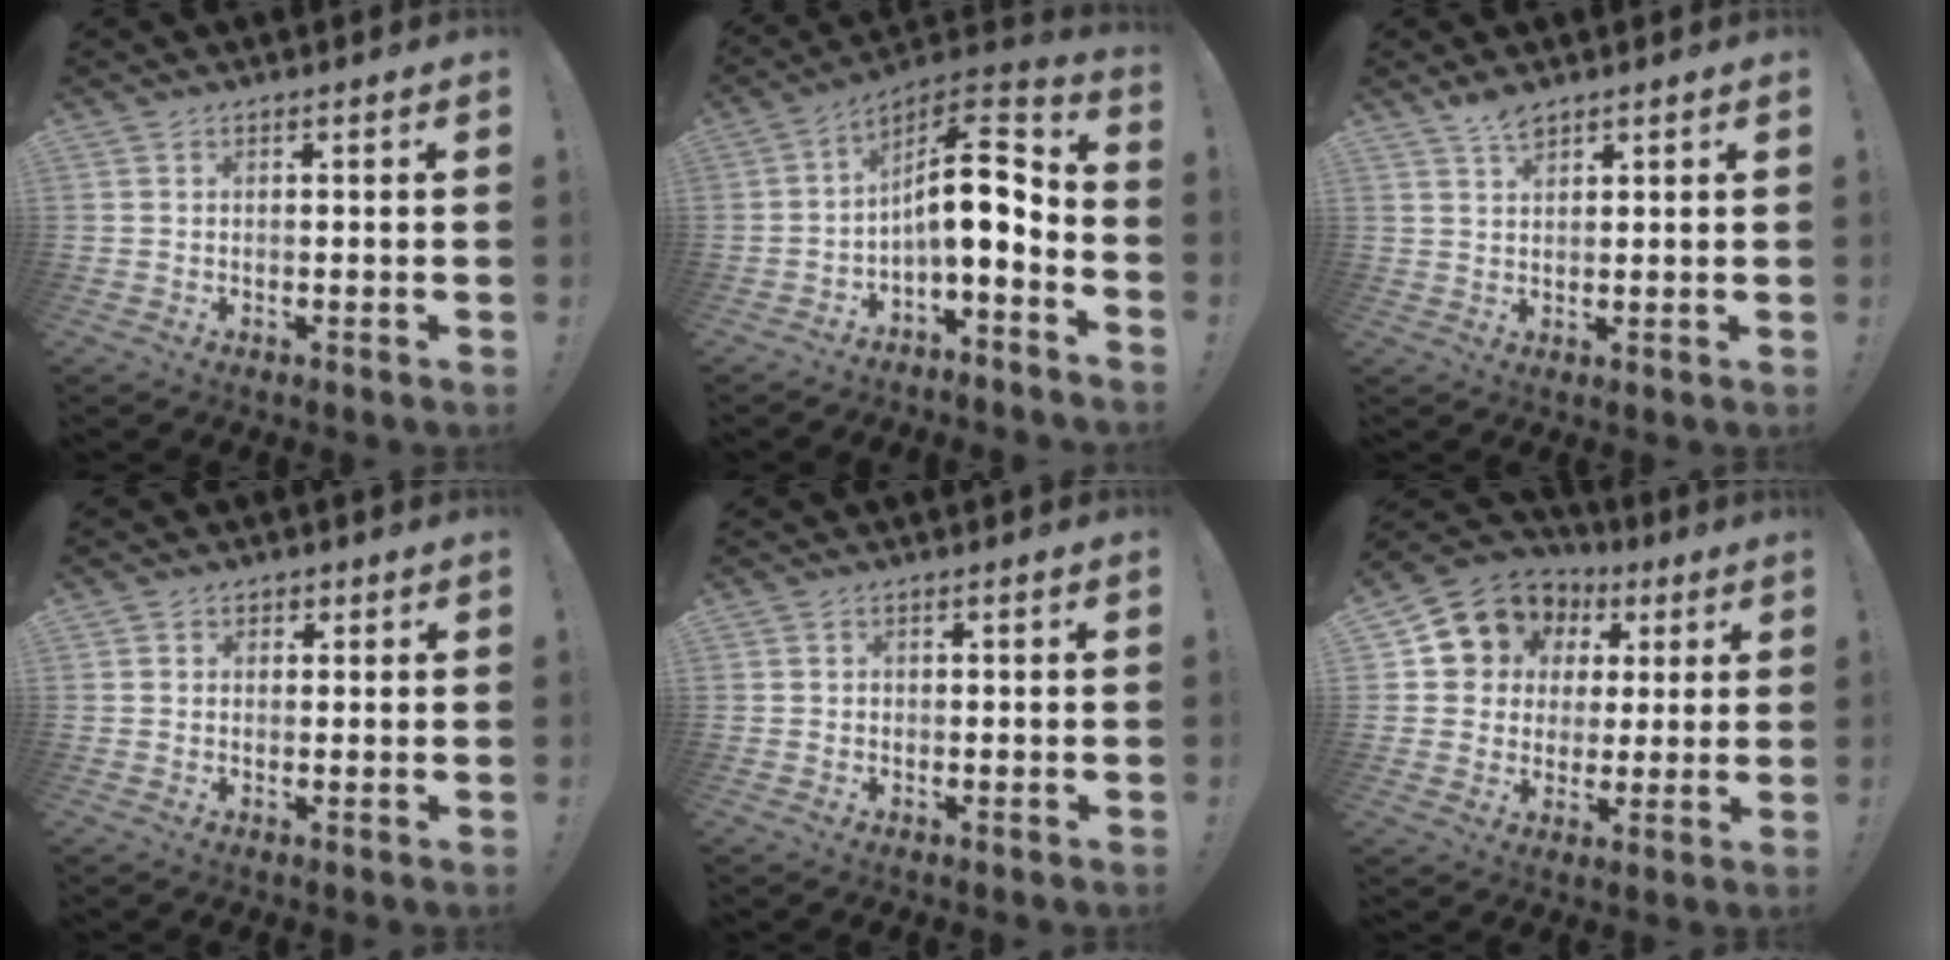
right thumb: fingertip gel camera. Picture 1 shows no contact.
{"total": 12.1, "force": [-0.2, 4.8, 11.2], "torque": [-0.179, -0.006, -0.003]}
{"total": 3.6, "force": [2.9, 1.2, 1.8], "torque": [-0.028, -0.016, 0.051]}
{"total": 1.8, "force": [0.4, 1.7, 0.5], "torque": [0.002, 0.000, 0.005]}
{"total": 1.1, "force": [-0.3, 1.0, 0.2], "torque": [-0.004, 0.004, -0.006]}
{"total": 10.5, "force": [4.8, 9.0, 2.6], "torque": [-0.039, -0.036, 0.103]}